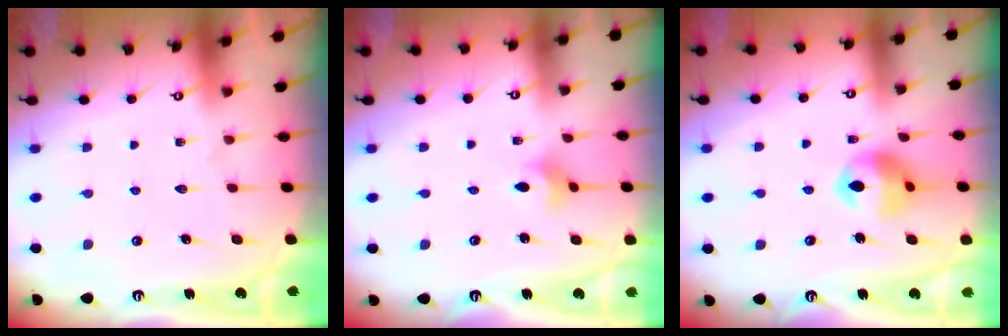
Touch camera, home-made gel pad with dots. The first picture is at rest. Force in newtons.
{"total": 2.9, "press": 2.8, "slide": 0.8}
{"total": 11.6, "press": 11.5, "slide": 1.9}